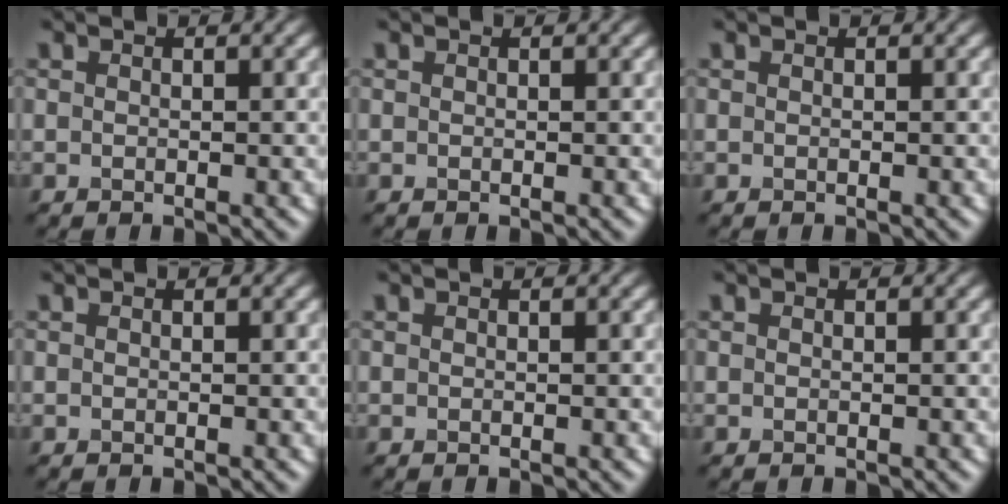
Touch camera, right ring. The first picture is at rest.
{"total": 0.0}
{"total": 0.0}
{"total": 0.0}
{"total": 0.0}
{"total": 0.0}